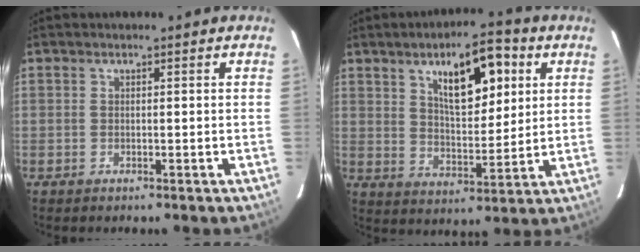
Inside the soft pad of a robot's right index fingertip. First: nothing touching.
{"total": 13.0, "force": [5.7, 5.3, 10.4], "torque": [-0.154, 0.016, 0.100]}